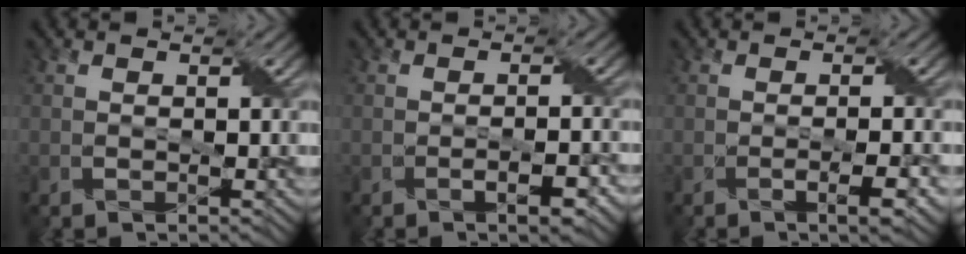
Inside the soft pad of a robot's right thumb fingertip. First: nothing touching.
{"total": 2.6, "force": [-1.3, 0.6, 2.2], "torque": [-0.039, 0.001, -0.018]}
{"total": 2.9, "force": [-1.1, 0.5, 2.6], "torque": [-0.045, 0.001, -0.015]}